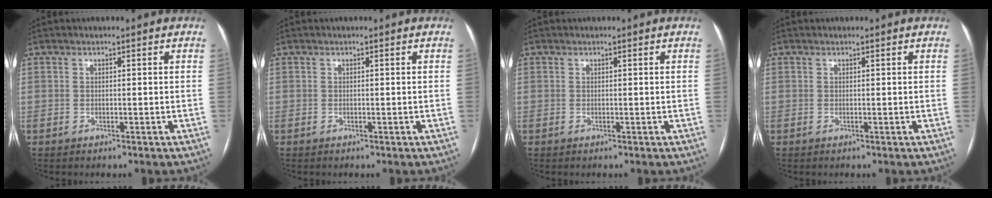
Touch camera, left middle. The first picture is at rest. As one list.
[{"total": 0.0}, {"total": 0.0}, {"total": 0.0}]